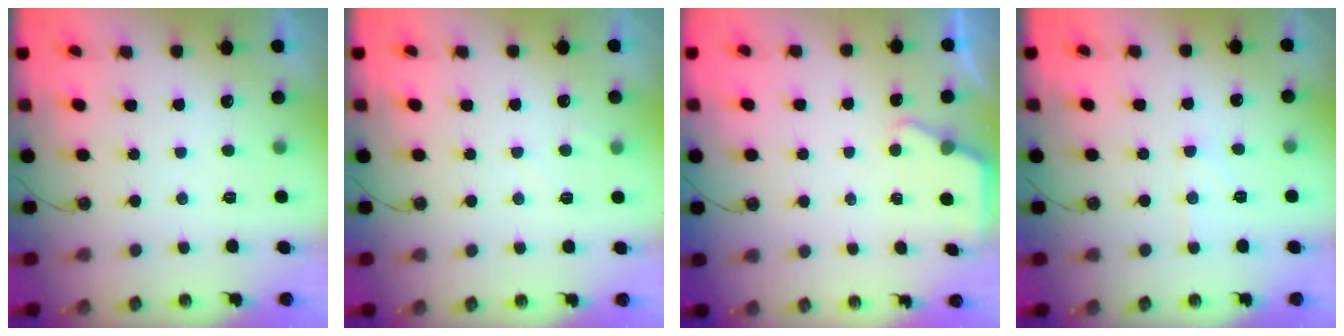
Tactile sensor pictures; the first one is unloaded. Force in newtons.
{"total": 2.9, "press": 2.9, "slide": 0.3}
{"total": 2.7, "press": 2.7, "slide": 0.2}
{"total": 5.5, "press": 5.5, "slide": 0.4}